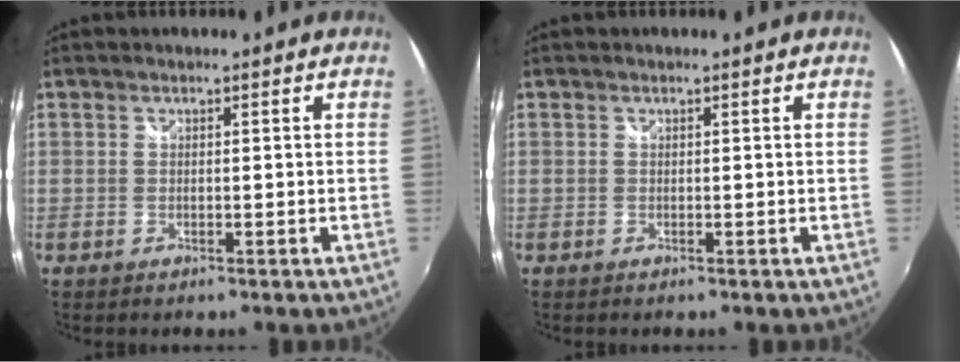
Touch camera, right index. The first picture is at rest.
{"total": 0.0}